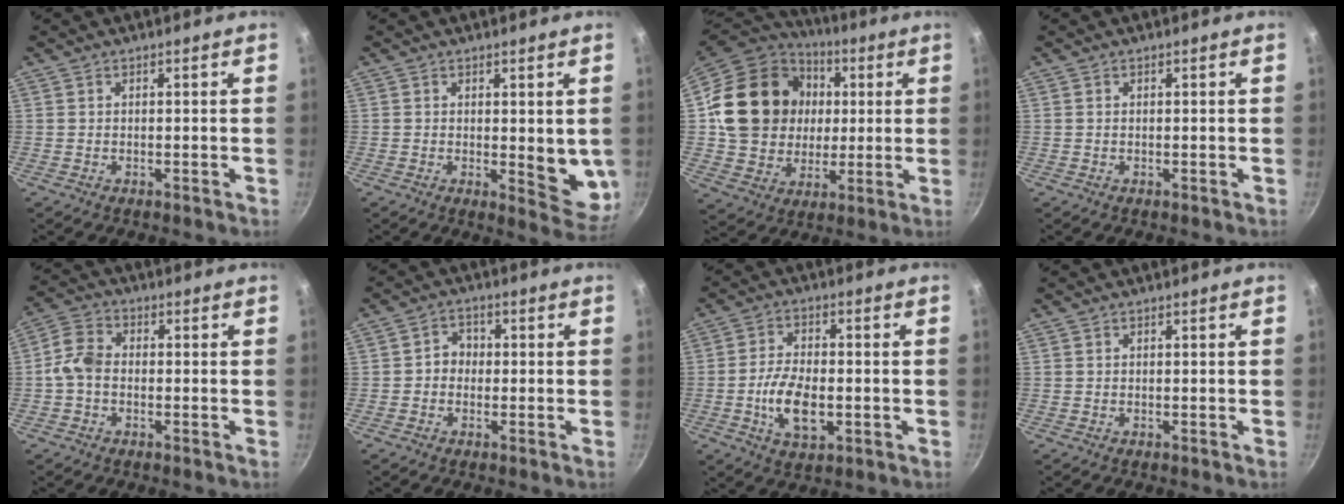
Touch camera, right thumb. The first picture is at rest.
{"total": 7.2, "force": [0.5, 2.9, 6.5], "torque": [-0.068, -0.025, 0.010]}
{"total": 22.3, "force": [3.5, 18.9, 11.2], "torque": [-0.184, 0.018, 0.069]}
{"total": 0.0}
{"total": 5.7, "force": [-1.1, 4.1, 3.8], "torque": [-0.073, 0.024, -0.035]}
{"total": 3.2, "force": [-0.6, 2.8, 1.4], "torque": [0.001, 0.011, -0.016]}
{"total": 9.7, "force": [-2.1, 5.0, 8.0], "torque": [-0.144, 0.009, -0.039]}
{"total": 0.0}